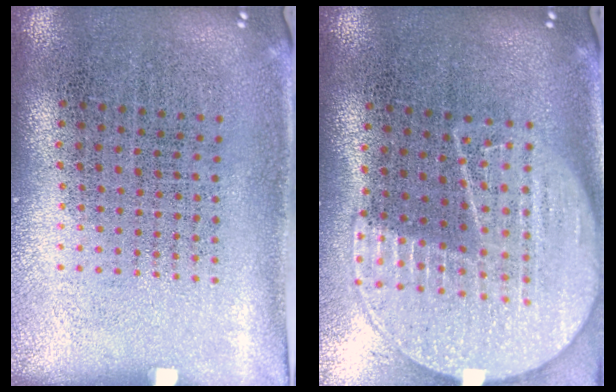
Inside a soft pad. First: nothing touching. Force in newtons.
{"total": 2.0, "press": 1.8, "slide": 1.0}